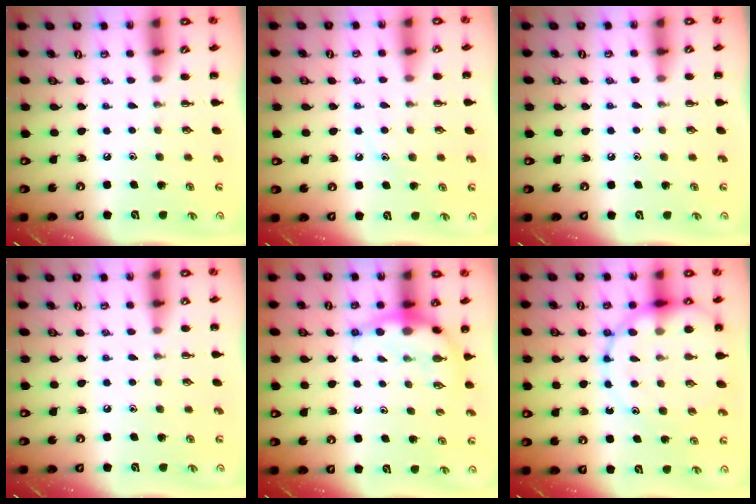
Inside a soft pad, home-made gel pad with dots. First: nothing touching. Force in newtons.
{"total": 7.4, "press": 7.3, "slide": 1.6}
{"total": 6.3, "press": 6.0, "slide": 1.8}
{"total": 5.7, "press": 5.5, "slide": 1.5}
{"total": 7.2, "press": 7.1, "slide": 1.2}
{"total": 17.9, "press": 17.3, "slide": 4.3}